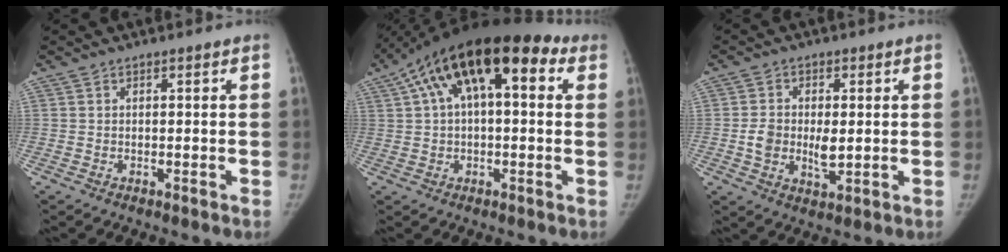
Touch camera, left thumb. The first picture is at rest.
{"total": 19.1, "force": [6.6, 8.9, 15.6], "torque": [-0.234, 0.046, 0.096]}
{"total": 7.1, "force": [-0.4, 4.4, 5.5], "torque": [-0.084, -0.008, -0.003]}